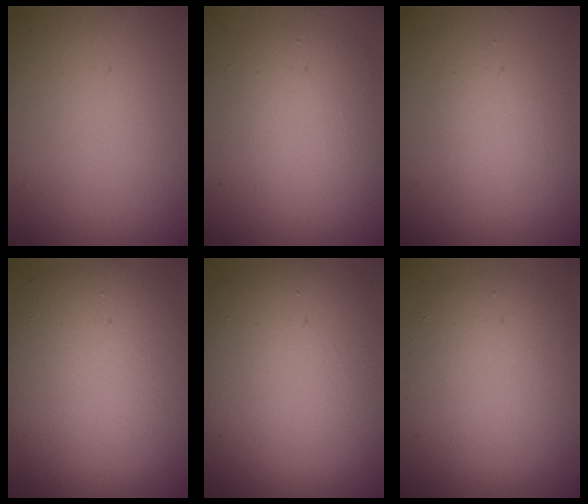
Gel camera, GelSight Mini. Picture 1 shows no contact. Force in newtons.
{"total": 4.8, "press": 4.8, "slide": 0.2}
{"total": 2.6, "press": 2.6, "slide": 0.1}
{"total": 10.5, "press": 10.5, "slide": 0.9}
{"total": 11.8, "press": 11.8, "slide": 0.9}
{"total": 7.1, "press": 7.1, "slide": 0.6}